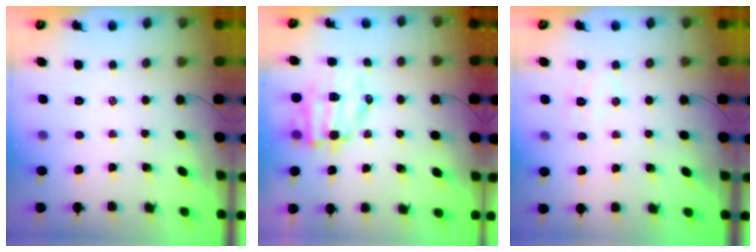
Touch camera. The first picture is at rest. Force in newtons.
{"total": 8.6, "press": 8.4, "slide": 1.6}
{"total": 5.3, "press": 5.2, "slide": 1.1}